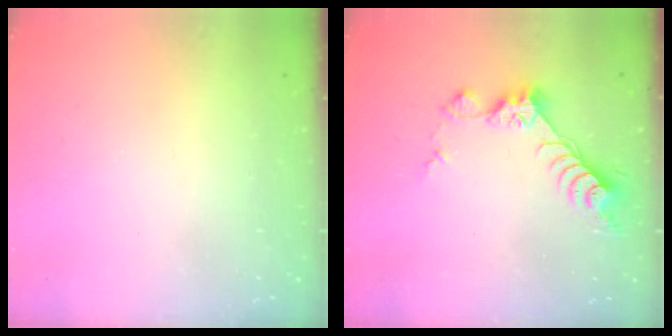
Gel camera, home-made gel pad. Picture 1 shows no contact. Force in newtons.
{"total": 8.7, "press": 8.7, "slide": 0.5}